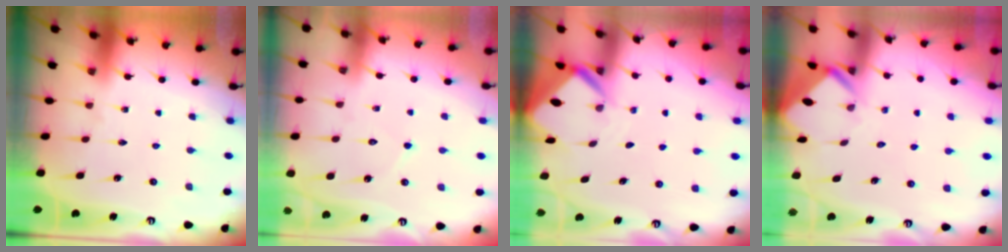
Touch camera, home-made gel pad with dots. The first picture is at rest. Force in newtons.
{"total": 4.4, "press": 4.4, "slide": 0.3}
{"total": 3.2, "press": 3.2, "slide": 0.2}
{"total": 2.6, "press": 2.6, "slide": 0.1}